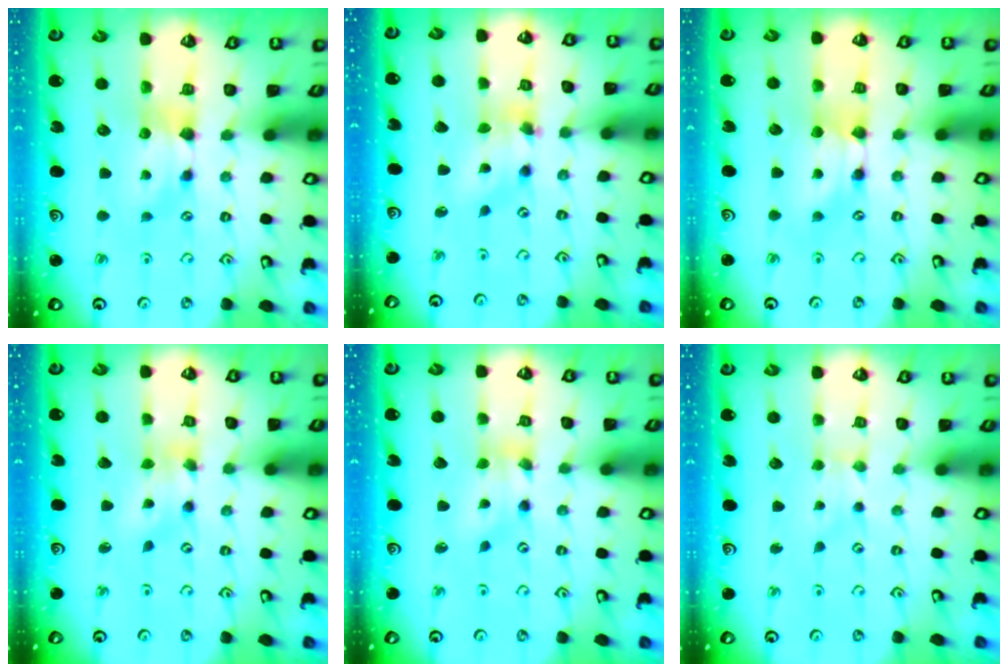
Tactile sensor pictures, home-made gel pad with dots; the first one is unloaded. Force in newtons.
{"total": 5.5, "press": 5.1, "slide": 1.9}
{"total": 1.7, "press": 1.7, "slide": 0.1}
{"total": 2.9, "press": 2.4, "slide": 1.6}
{"total": 3.2, "press": 2.7, "slide": 1.8}
{"total": 1.0, "press": 0.9, "slide": 0.3}